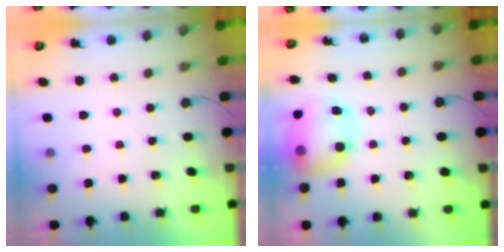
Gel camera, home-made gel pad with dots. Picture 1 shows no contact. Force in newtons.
{"total": 10.8, "press": 10.5, "slide": 2.6}